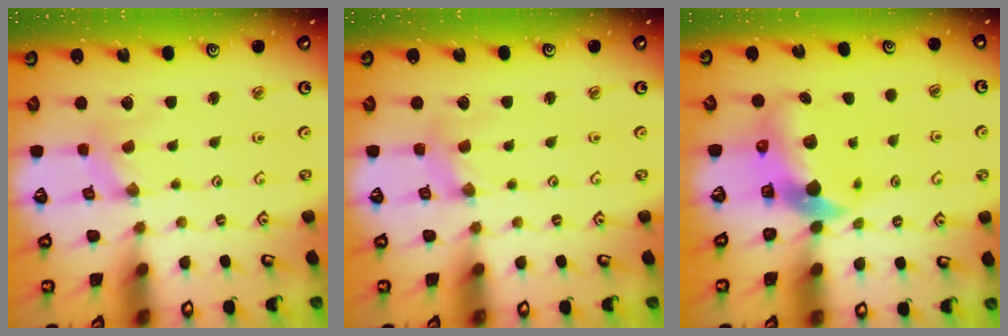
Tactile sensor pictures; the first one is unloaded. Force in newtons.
{"total": 2.5, "press": 2.5, "slide": 0.3}
{"total": 8.6, "press": 8.5, "slide": 1.5}